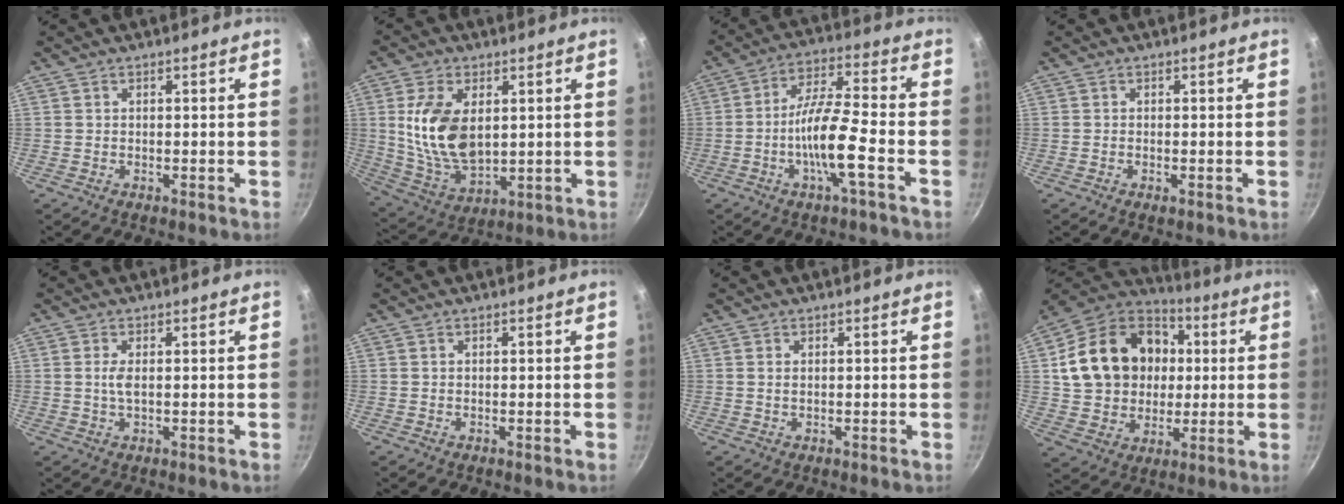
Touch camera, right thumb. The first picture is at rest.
{"total": 14.4, "force": [2.6, 8.5, 11.3], "torque": [-0.203, -0.024, 0.060]}
{"total": 11.1, "force": [-3.8, 1.8, 10.3], "torque": [-0.189, 0.032, -0.077]}
{"total": 0.6, "force": [-0.2, 0.1, 0.5], "torque": [-0.011, -0.001, -0.004]}
{"total": 2.1, "force": [0.2, 0.7, 2.0], "torque": [-0.044, -0.001, 0.005]}
{"total": 0.0}
{"total": 0.9, "force": [0.3, 0.5, 0.7], "torque": [-0.011, 0.001, 0.004]}
{"total": 21.7, "force": [3.2, 17.5, 12.4], "torque": [-0.192, 0.027, 0.058]}